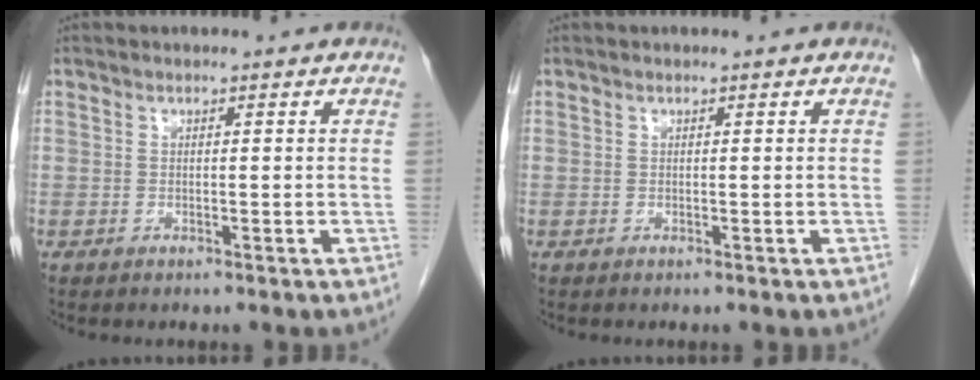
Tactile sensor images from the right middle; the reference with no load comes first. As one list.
[{"total": 0.0}]